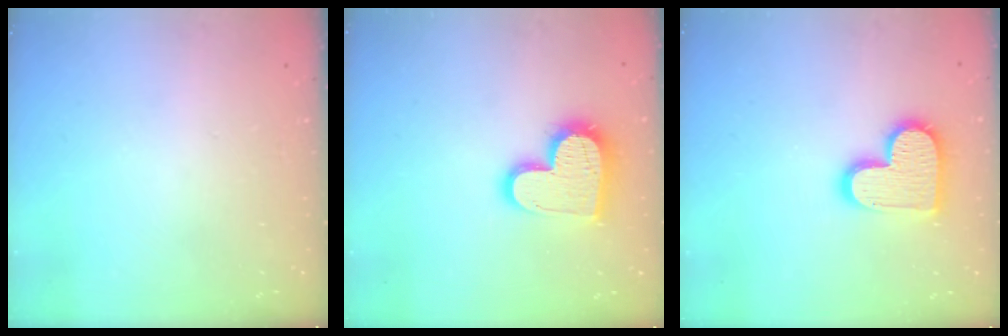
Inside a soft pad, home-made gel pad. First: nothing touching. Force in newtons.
{"total": 16.1, "press": 16.0, "slide": 1.2}
{"total": 15.1, "press": 15.0, "slide": 0.9}